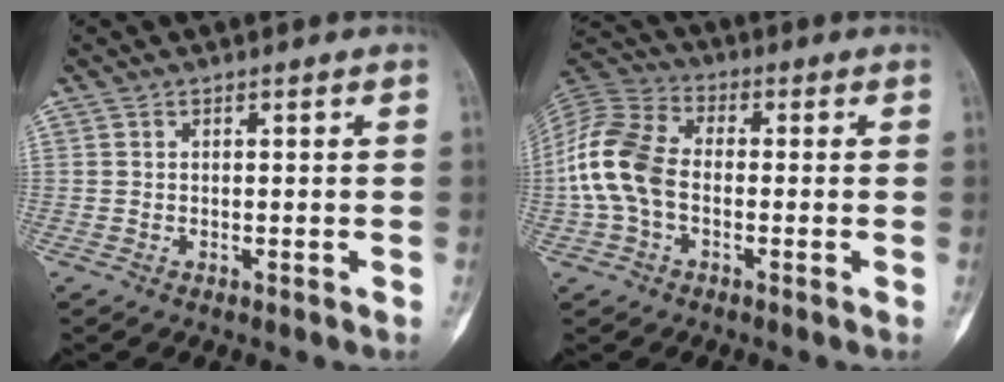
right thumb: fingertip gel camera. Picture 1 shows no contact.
{"total": 12.7, "force": [-1.5, 8.3, 9.5], "torque": [-0.205, 0.032, -0.039]}